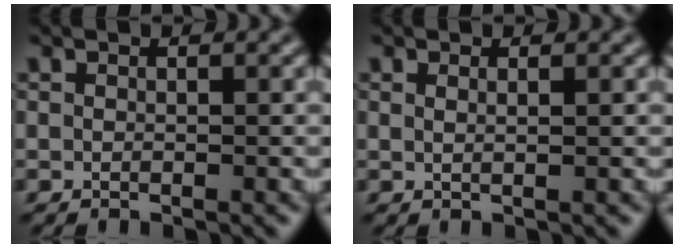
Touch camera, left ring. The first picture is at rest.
{"total": 0.9, "force": [0.4, 0.3, 0.7], "torque": [-0.008, -0.002, 0.002]}